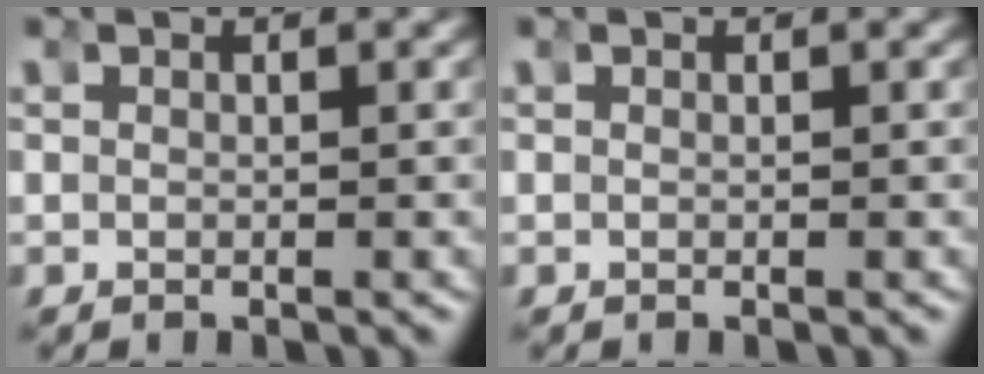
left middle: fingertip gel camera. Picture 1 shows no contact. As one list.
[{"total": 0.0}]